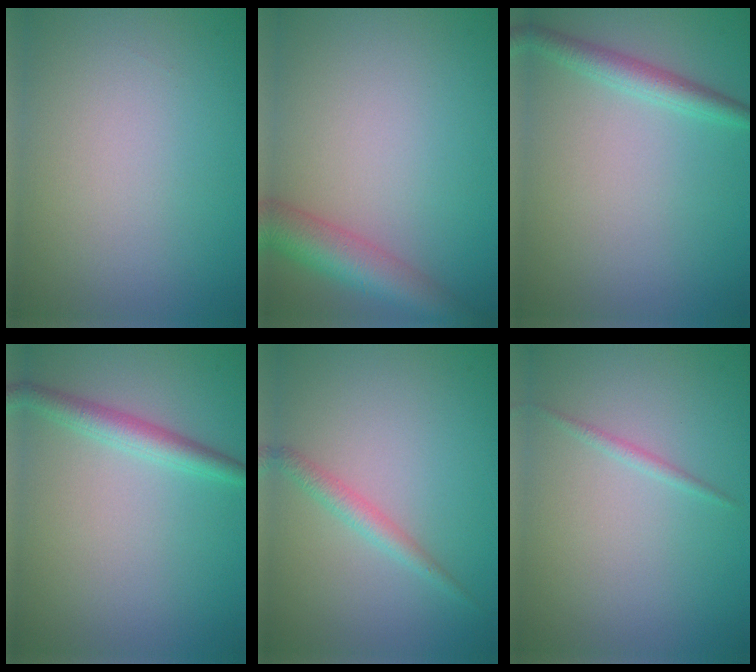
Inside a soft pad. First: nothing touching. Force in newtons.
{"total": 5.0, "press": 5.0, "slide": 0.2}
{"total": 2.3, "press": 2.3, "slide": 0.1}
{"total": 2.5, "press": 2.5, "slide": 0.1}
{"total": 1.6, "press": 1.6, "slide": 0.0}
{"total": 0.8, "press": 0.8, "slide": 0.0}